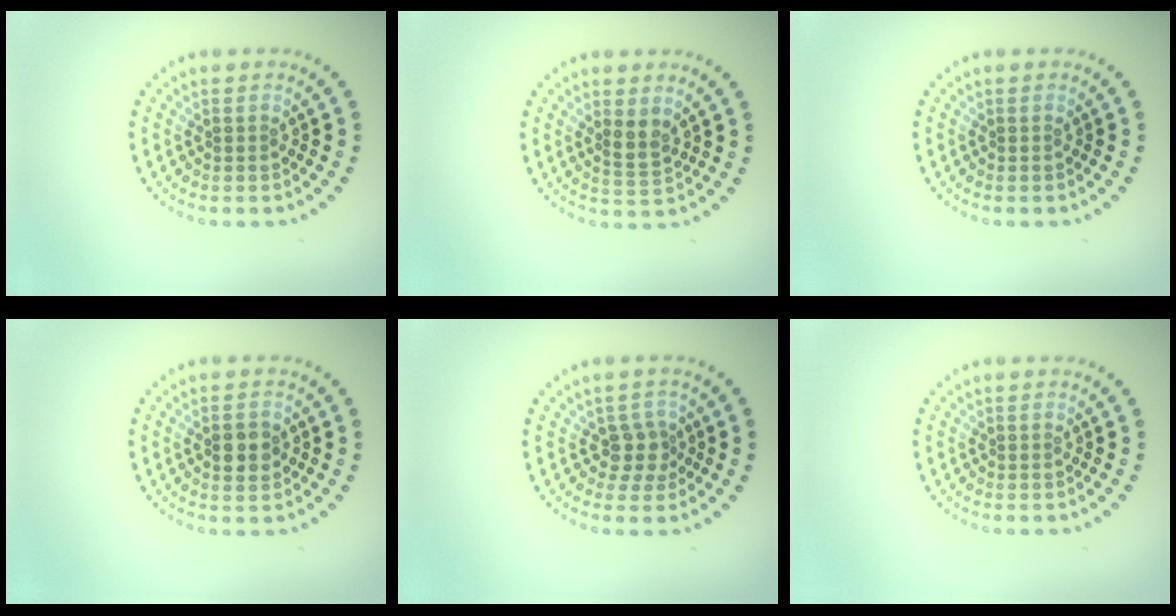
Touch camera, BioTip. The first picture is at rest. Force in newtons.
{"total": 2.1, "press": 1.8, "slide": 0.9}
{"total": 0.0}
{"total": 2.8, "press": 2.8, "slide": 0.1}
{"total": 2.3, "press": 1.9, "slide": 1.4}
{"total": 0.0}